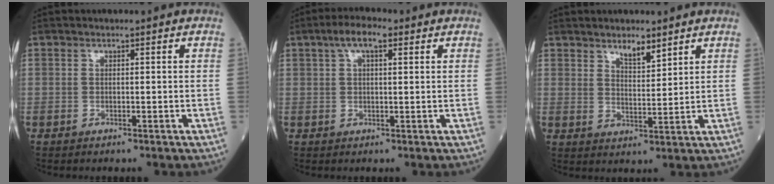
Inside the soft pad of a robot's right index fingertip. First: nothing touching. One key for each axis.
{"total": 4.9, "fx": 2.5, "fy": 1.5, "fz": 3.9, "tx": -0.077, "ty": 0.019, "tz": 0.042}
{"total": 4.0, "fx": 3.1, "fy": 1.0, "fz": 2.3, "tx": -0.041, "ty": -0.004, "tz": 0.056}